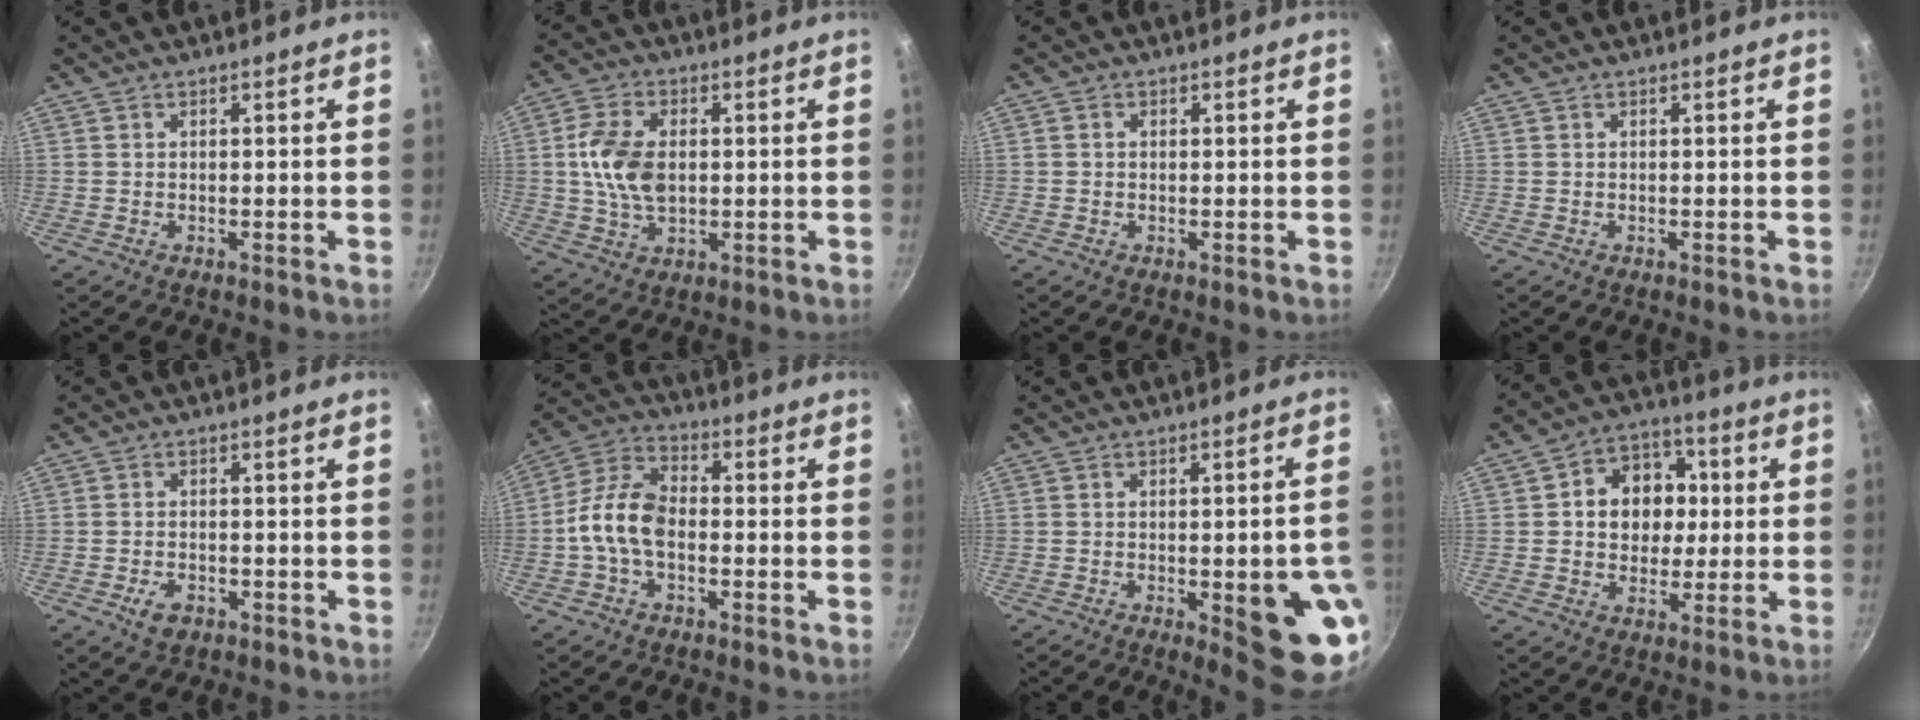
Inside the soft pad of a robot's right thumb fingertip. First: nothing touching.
{"total": 11.5, "force": [0.9, 7.0, 9.1], "torque": [-0.165, 0.005, 0.015]}
{"total": 0.8, "force": [0.1, 0.7, 0.4], "torque": [-0.006, 0.005, 0.000]}
{"total": 0.0}
{"total": 3.9, "force": [-1.8, 2.4, 2.4], "torque": [-0.042, 0.011, -0.032]}
{"total": 10.2, "force": [-2.0, 6.1, 8.0], "torque": [-0.148, 0.040, -0.056]}
{"total": 13.2, "force": [-4.2, 3.8, 11.9], "torque": [-0.112, 0.018, -0.049]}
{"total": 12.2, "force": [1.3, 10.1, 6.8], "torque": [-0.057, 0.013, 0.011]}